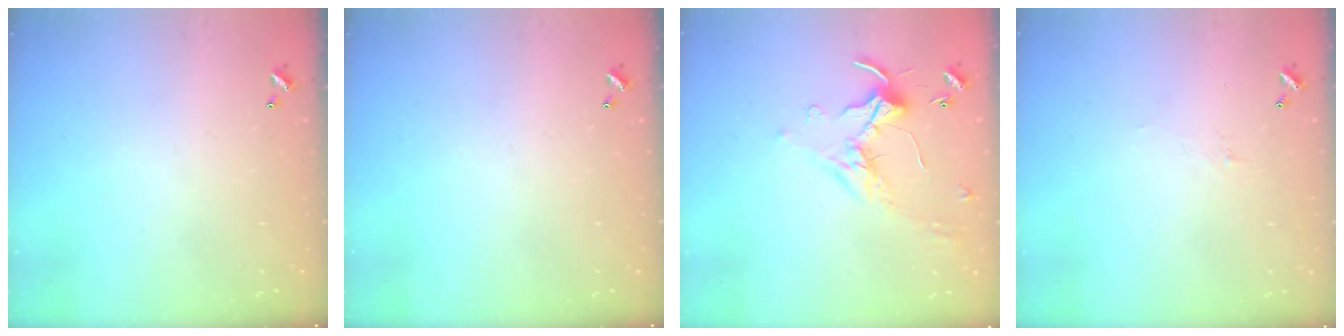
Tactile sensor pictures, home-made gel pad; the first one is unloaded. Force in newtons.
{"total": 0.0}
{"total": 0.0}
{"total": 1.5, "press": 1.3, "slide": 0.6}